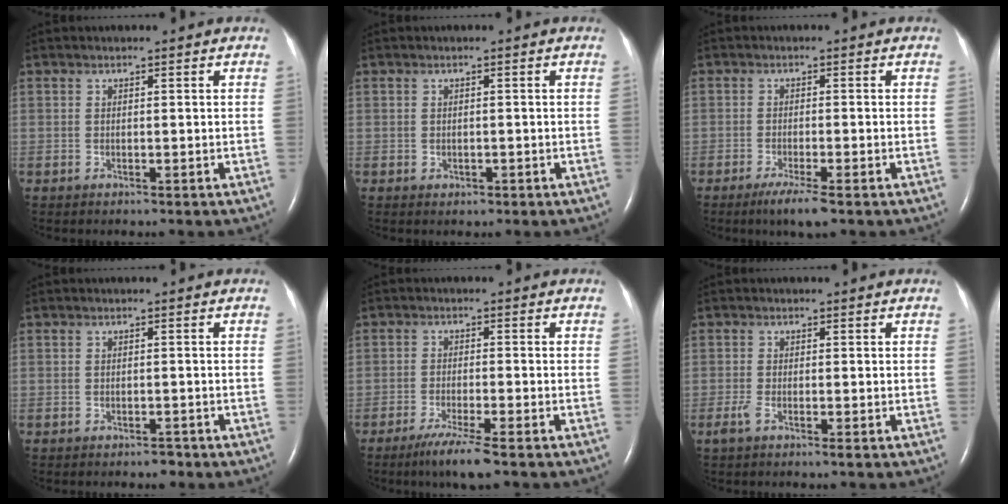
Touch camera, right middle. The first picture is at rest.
{"total": 0.9, "force": [-0.3, 0.7, 0.4], "torque": [-0.006, 0.000, -0.001]}
{"total": 4.3, "force": [-2.8, 0.1, 3.2], "torque": [-0.063, -0.013, -0.048]}
{"total": 1.1, "force": [-0.9, 0.4, 0.4], "torque": [-0.007, 0.000, -0.010]}
{"total": 5.9, "force": [-4.1, -0.3, 4.3], "torque": [-0.082, -0.018, -0.073]}
{"total": 1.8, "force": [-1.0, 0.1, 1.5], "torque": [-0.038, -0.005, -0.024]}